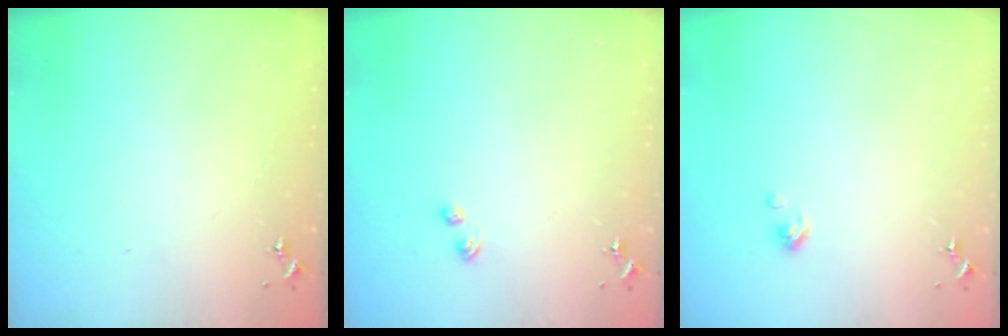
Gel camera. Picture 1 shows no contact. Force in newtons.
{"total": 2.2, "press": 2.1, "slide": 0.5}
{"total": 3.0, "press": 3.0, "slide": 0.3}